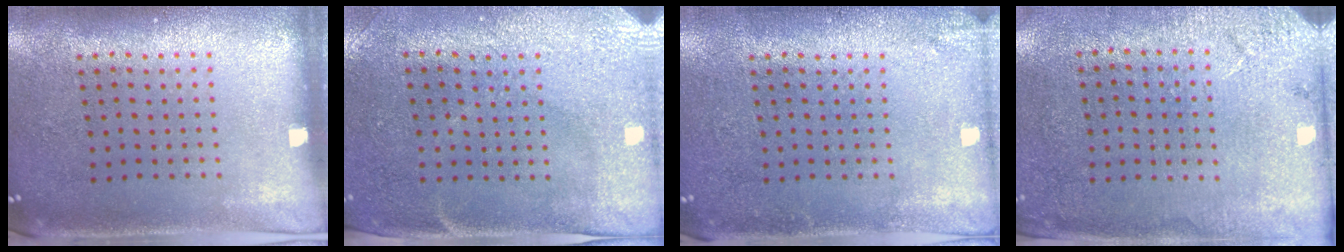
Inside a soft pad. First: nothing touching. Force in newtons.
{"total": 2.9, "press": 2.4, "slide": 1.6}
{"total": 1.2, "press": 1.2, "slide": 0.0}
{"total": 2.6, "press": 2.3, "slide": 1.0}